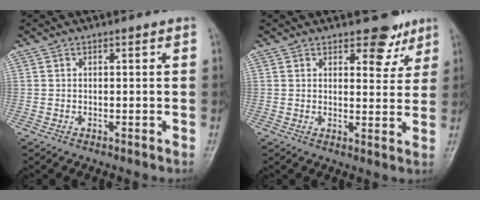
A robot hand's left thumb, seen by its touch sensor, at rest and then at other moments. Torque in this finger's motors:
{"motor_torque": [-0.15, 0.08, 0.02, 0.02, 0.00]}